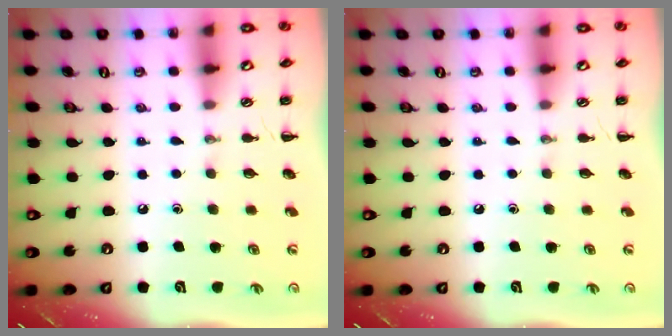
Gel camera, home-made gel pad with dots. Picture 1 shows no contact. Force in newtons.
{"total": 0.0}